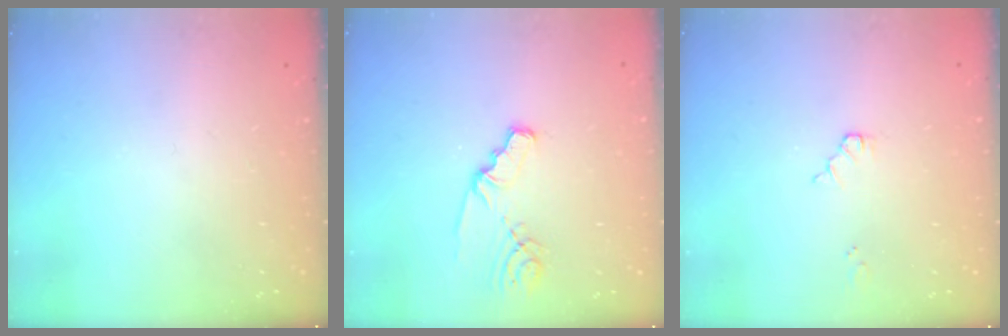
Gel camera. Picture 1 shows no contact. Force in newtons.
{"total": 3.6, "press": 3.5, "slide": 0.3}
{"total": 3.9, "press": 3.9, "slide": 0.5}